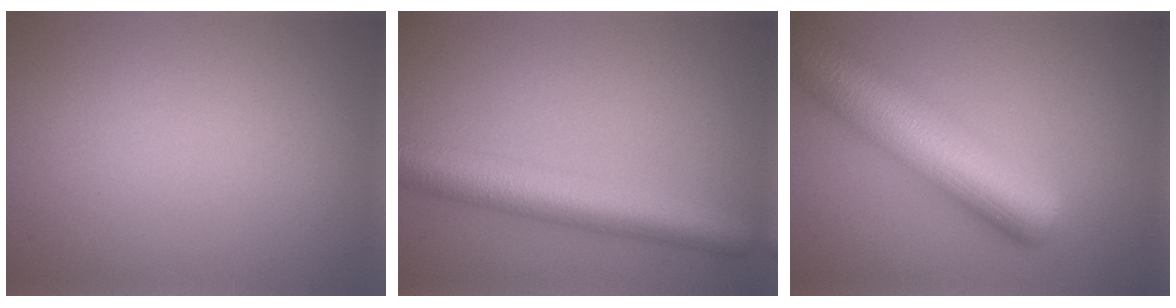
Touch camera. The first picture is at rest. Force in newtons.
{"total": 6.6, "press": 6.6, "slide": 0.2}
{"total": 10.4, "press": 10.4, "slide": 0.4}